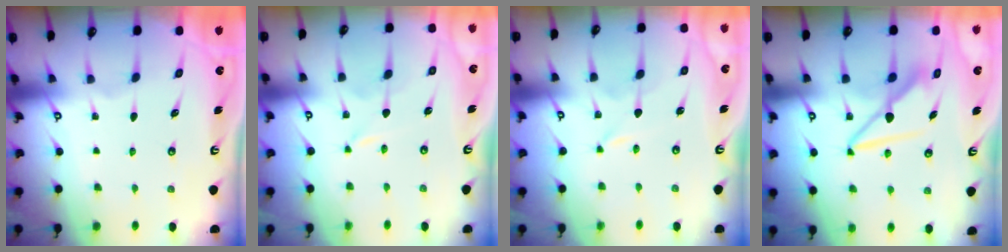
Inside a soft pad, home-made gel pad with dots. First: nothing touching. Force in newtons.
{"total": 0.0}
{"total": 0.0}
{"total": 8.6, "press": 8.6, "slide": 0.6}